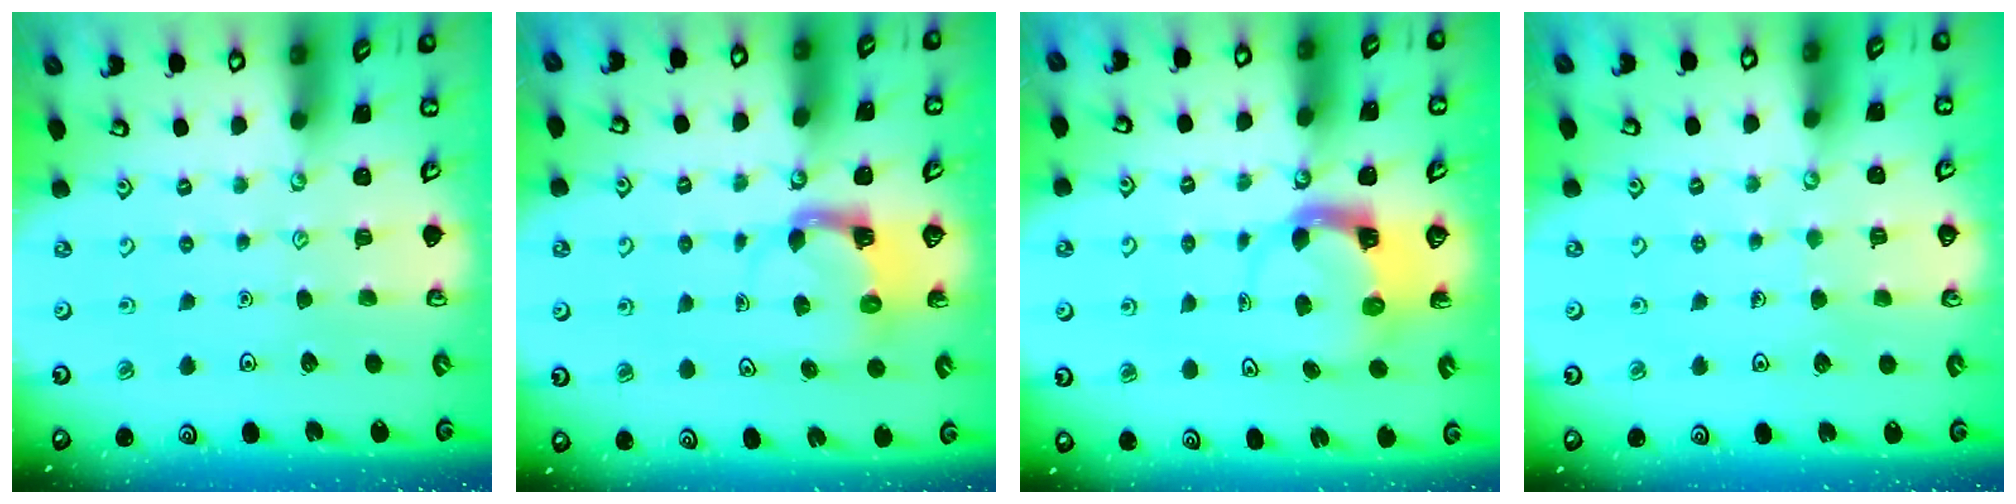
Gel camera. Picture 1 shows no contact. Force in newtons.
{"total": 3.9, "press": 3.9, "slide": 0.7}
{"total": 3.7, "press": 3.6, "slide": 0.6}
{"total": 2.9, "press": 2.9, "slide": 0.2}